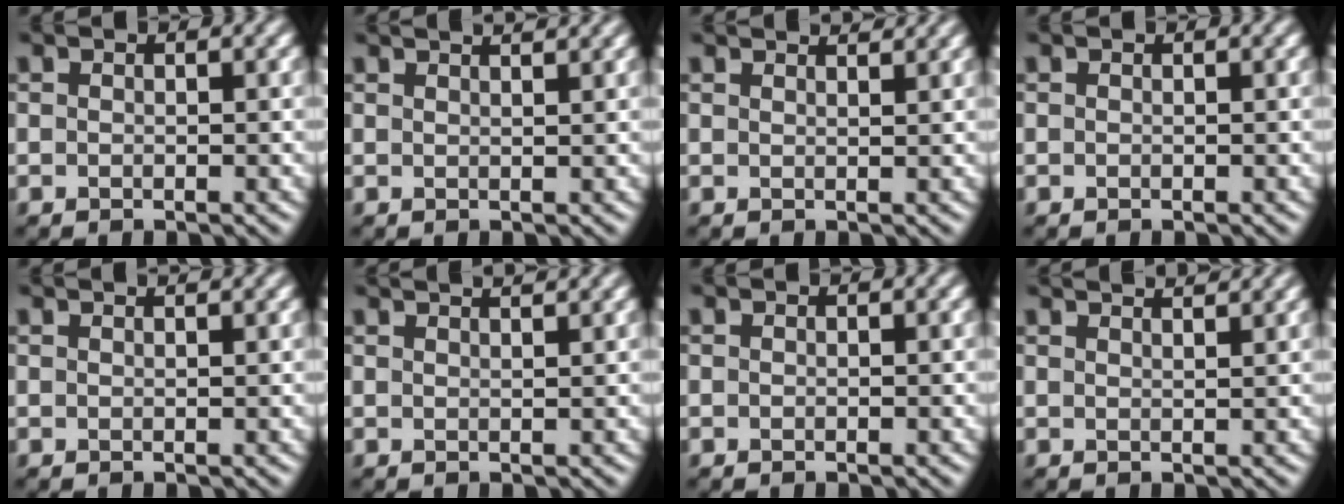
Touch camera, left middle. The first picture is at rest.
{"total": 3.1, "force": [2.6, 0.9, 1.5], "torque": [-0.019, 0.029, 0.020]}
{"total": 2.5, "force": [2.4, 0.2, 0.8], "torque": [-0.015, 0.009, 0.020]}
{"total": 0.0}
{"total": 1.6, "force": [1.5, 0.2, 0.5], "torque": [-0.007, 0.008, 0.010]}
{"total": 3.2, "force": [2.6, 1.0, 1.6], "torque": [-0.019, 0.028, 0.020]}
{"total": 0.0}
{"total": 3.4, "force": [2.9, 0.8, 1.5], "torque": [-0.016, 0.026, 0.022]}